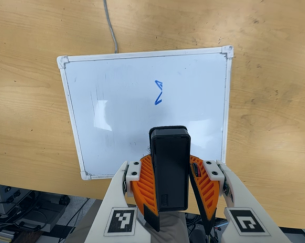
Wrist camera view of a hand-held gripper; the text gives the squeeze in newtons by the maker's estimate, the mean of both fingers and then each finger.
{"total": 8.2, "left": 8.5, "right": 8.0}